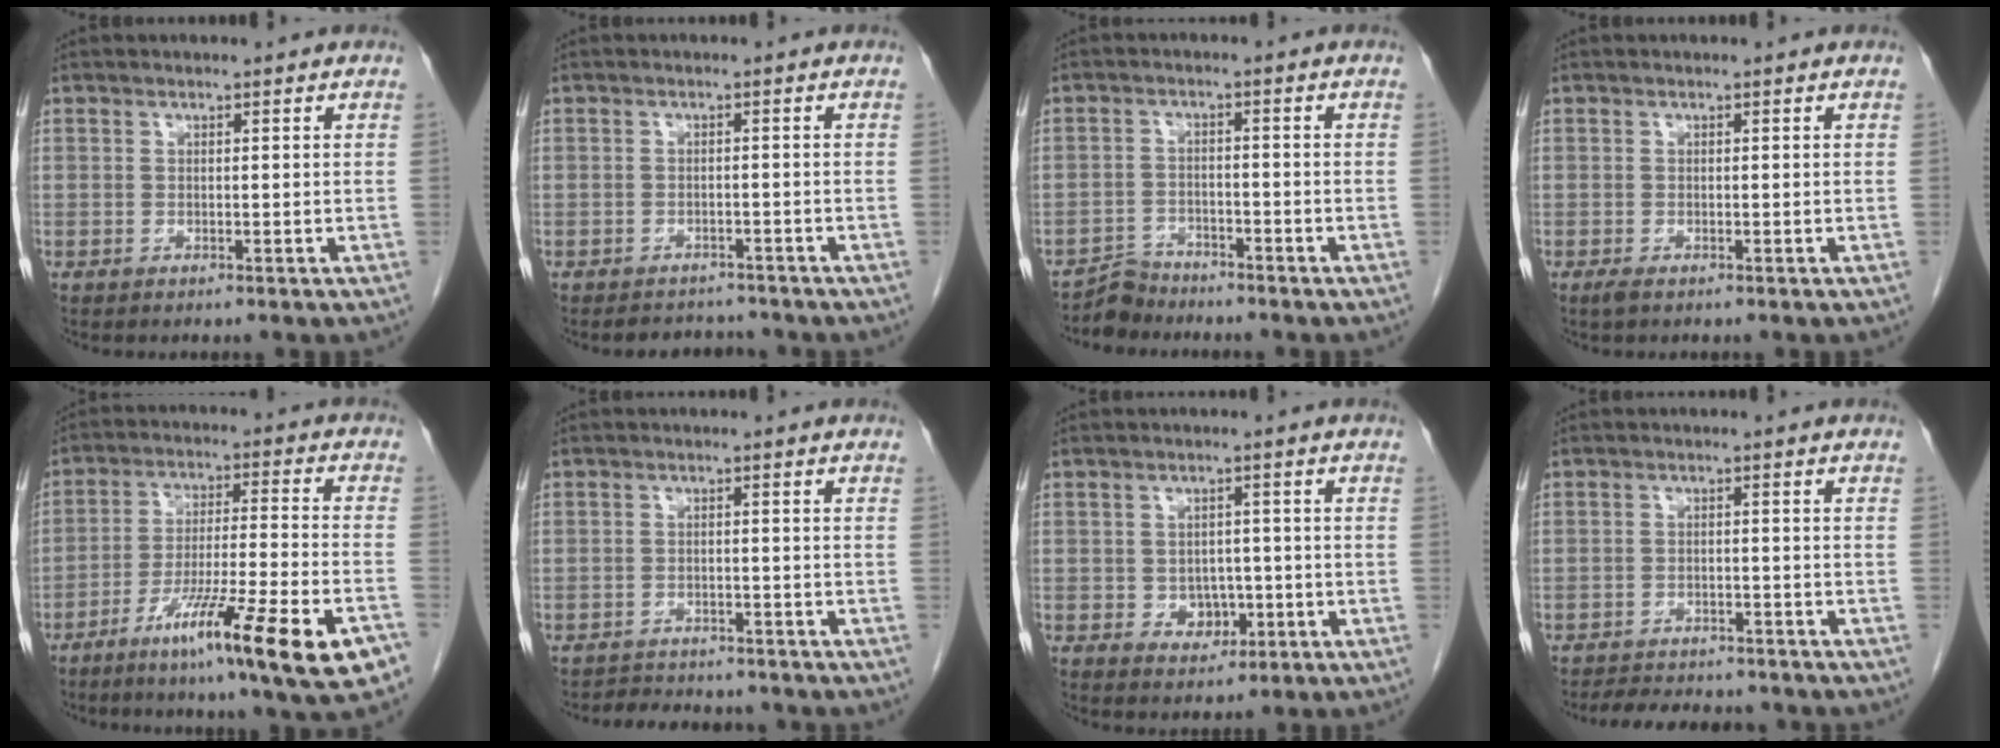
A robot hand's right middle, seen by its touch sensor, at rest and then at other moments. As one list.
[{"total": 3.6, "force": [-3.4, 1.2, -0.1], "torque": [0.004, 0.001, -0.048]}, {"total": 3.5, "force": [-3.2, 0.9, -1.0], "torque": [0.023, -0.004, -0.060]}, {"total": 1.0, "force": [-0.6, 0.3, 0.7], "torque": [-0.016, -0.003, -0.010]}, {"total": 18.3, "force": [-10.5, 0.3, 14.9], "torque": [-0.215, -0.035, -0.170]}, {"total": 6.7, "force": [-6.3, 1.9, 1.3], "torque": [-0.020, 0.004, -0.084]}, {"total": 3.8, "force": [-1.0, 3.0, 2.1], "torque": [-0.022, 0.005, -0.005]}, {"total": 9.3, "force": [-8.5, 2.5, 2.8], "torque": [-0.045, 0.002, -0.113]}]